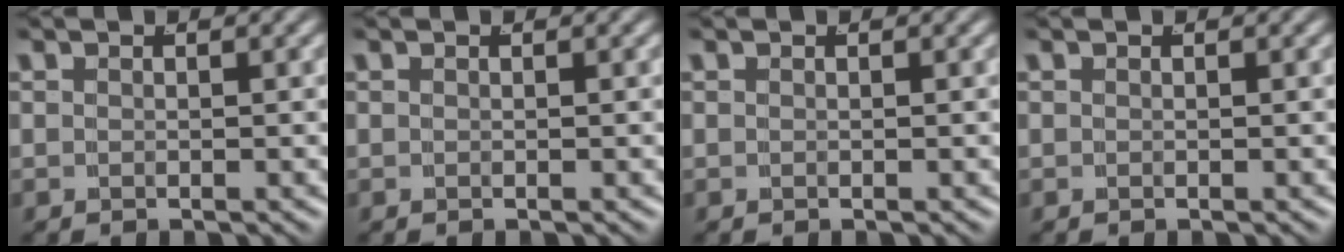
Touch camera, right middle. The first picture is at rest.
{"total": 0.0}
{"total": 0.0}
{"total": 0.0}